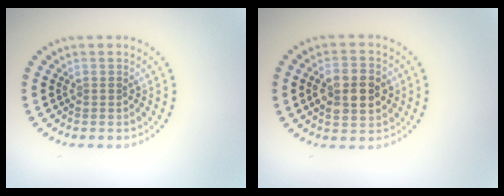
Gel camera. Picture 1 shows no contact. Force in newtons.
{"total": 4.1, "press": 4.1, "slide": 0.2}